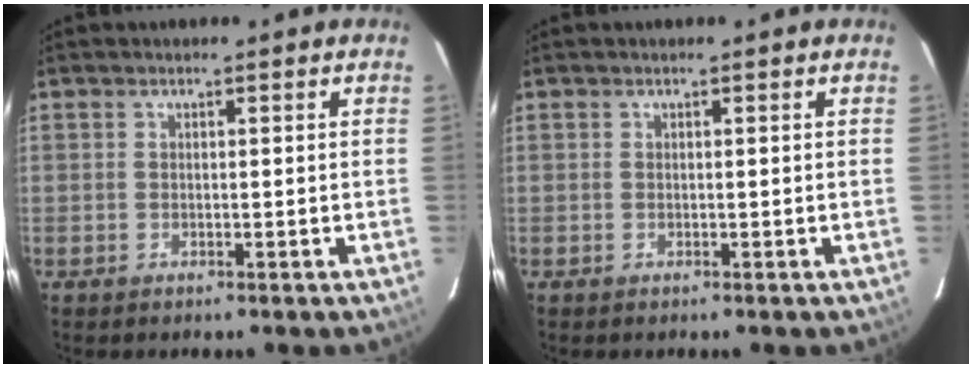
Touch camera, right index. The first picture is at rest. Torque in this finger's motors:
{"motor_torque": [0.00, 0.00, 0.00, 0.01]}